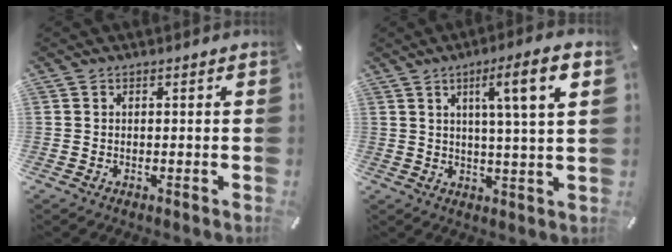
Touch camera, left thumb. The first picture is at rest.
{"total": 10.3, "force": [3.9, 0.5, 9.5], "torque": [-0.157, -0.006, 0.053]}